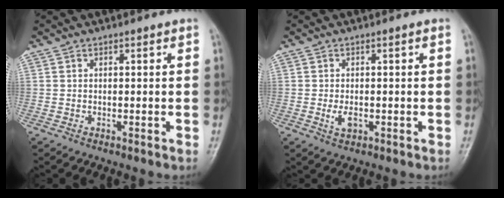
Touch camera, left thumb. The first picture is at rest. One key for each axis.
{"total": 2.6, "fx": -0.5, "fy": 1.3, "fz": 2.2, "tx": -0.043, "ty": 0.000, "tz": -0.007}